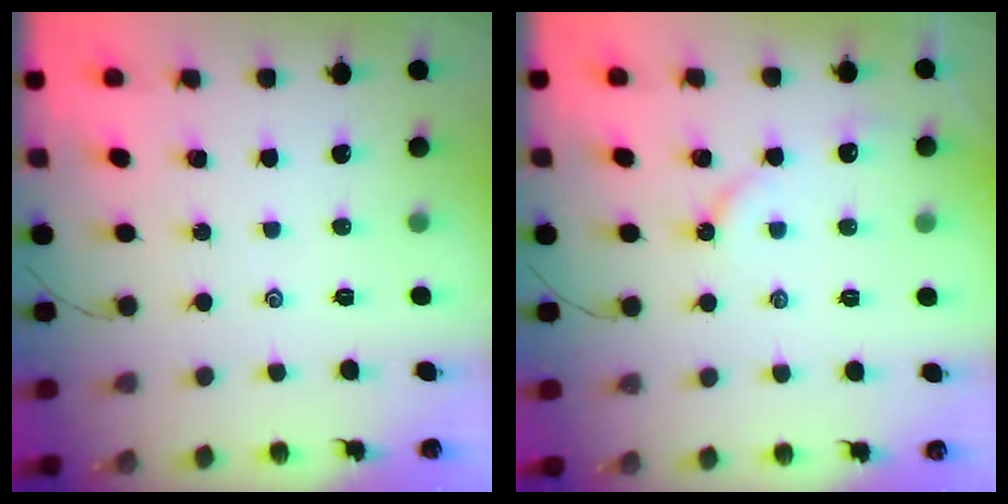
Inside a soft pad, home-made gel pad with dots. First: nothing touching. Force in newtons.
{"total": 5.2, "press": 5.2, "slide": 0.6}